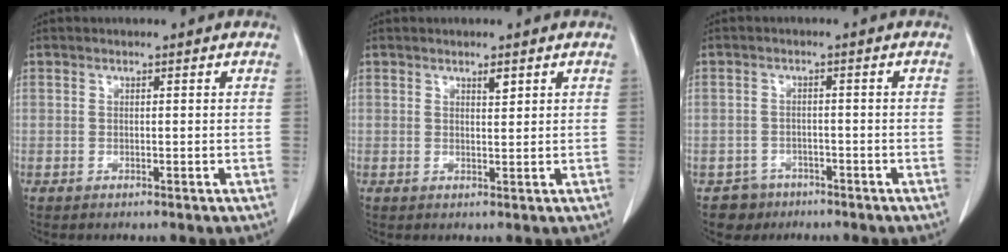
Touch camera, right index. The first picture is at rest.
{"total": 1.2, "force": [0.8, 0.3, 0.9], "torque": [-0.017, -0.005, 0.015]}
{"total": 3.6, "force": [-2.2, 2.8, -0.1], "torque": [0.001, 0.010, -0.031]}